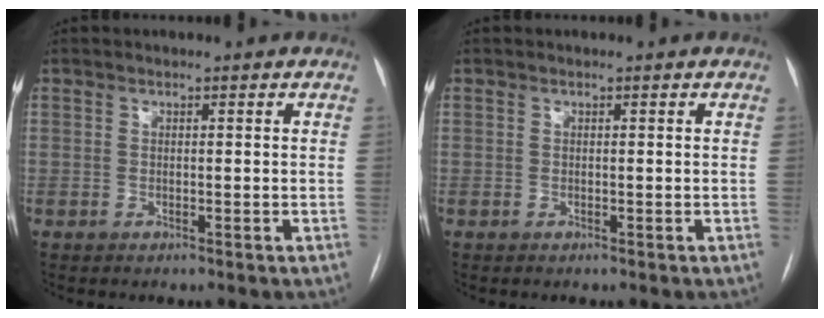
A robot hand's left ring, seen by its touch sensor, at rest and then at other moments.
{"total": 0.0}